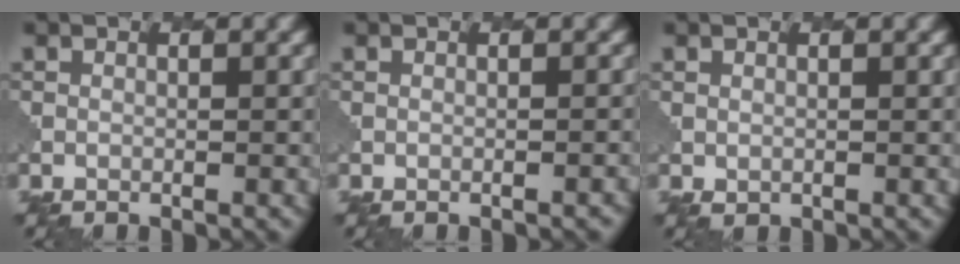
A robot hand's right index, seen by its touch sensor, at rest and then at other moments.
{"total": 0.9, "force": [-0.7, 0.3, 0.5], "torque": [0.007, 0.002, -0.006]}
{"total": 0.6, "force": [0.4, 0.4, 0.0], "torque": [-0.002, -0.005, 0.011]}